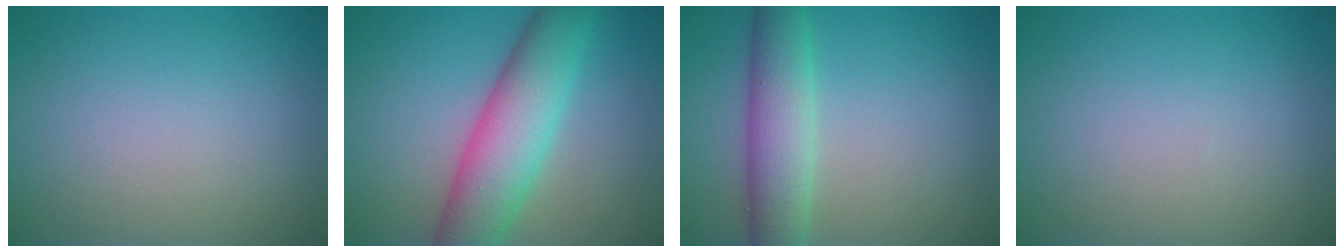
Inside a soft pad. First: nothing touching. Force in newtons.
{"total": 8.2, "press": 8.2, "slide": 0.2}
{"total": 5.3, "press": 5.3, "slide": 0.2}
{"total": 0.0}